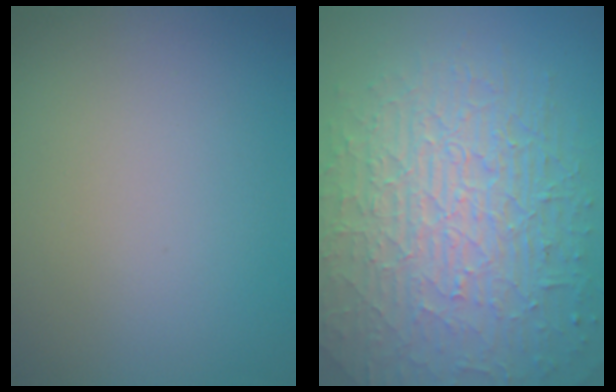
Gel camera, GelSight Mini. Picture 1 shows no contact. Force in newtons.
{"total": 10.0, "press": 6.5, "slide": 7.6}